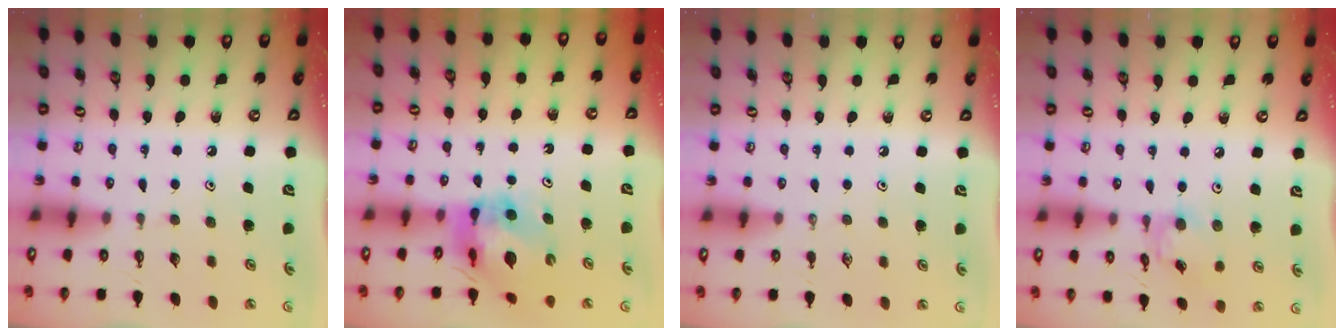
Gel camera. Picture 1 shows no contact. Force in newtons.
{"total": 12.1, "press": 12.0, "slide": 1.4}
{"total": 0.0}
{"total": 7.4, "press": 7.4, "slide": 0.4}